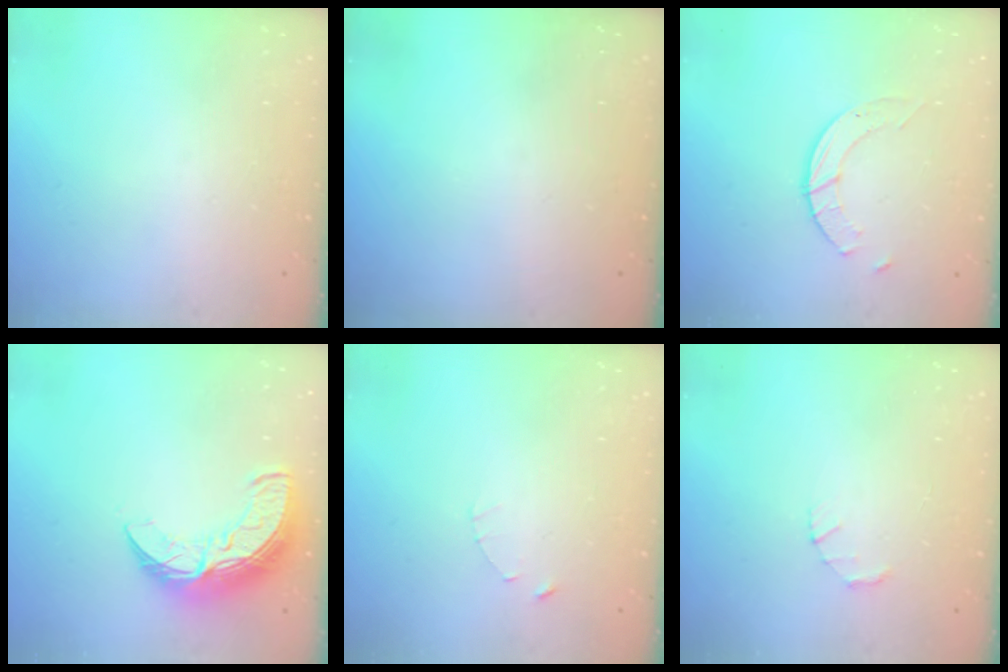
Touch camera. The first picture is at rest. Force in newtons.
{"total": 0.0}
{"total": 4.1, "press": 4.1, "slide": 0.4}
{"total": 11.3, "press": 11.3, "slide": 0.8}
{"total": 1.0, "press": 1.0, "slide": 0.2}
{"total": 1.4, "press": 1.3, "slide": 0.3}